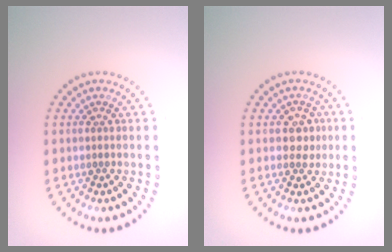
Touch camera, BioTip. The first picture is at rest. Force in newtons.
{"total": 1.9, "press": 1.8, "slide": 0.7}